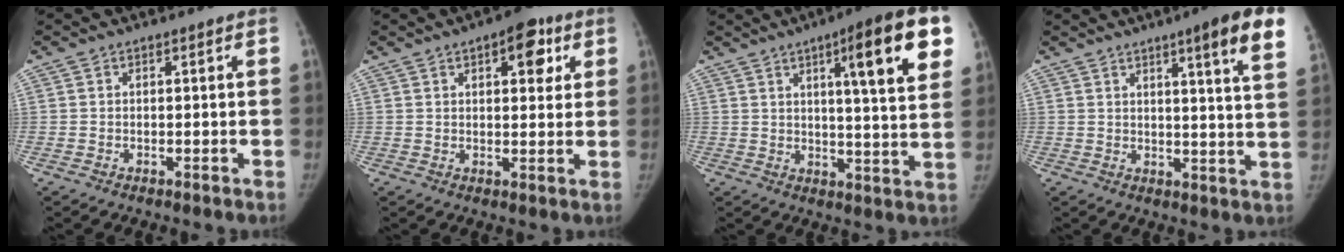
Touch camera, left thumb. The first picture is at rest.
{"total": 7.5, "force": [3.5, 3.6, 5.6], "torque": [-0.037, -0.007, 0.039]}
{"total": 17.1, "force": [7.4, 2.7, 15.2], "torque": [-0.188, -0.020, 0.098]}
{"total": 12.7, "force": [7.6, 0.7, 10.2], "torque": [-0.120, -0.035, 0.084]}